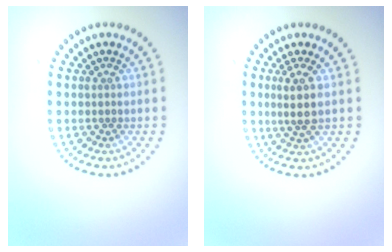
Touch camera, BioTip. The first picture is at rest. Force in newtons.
{"total": 2.4, "press": 2.2, "slide": 1.2}